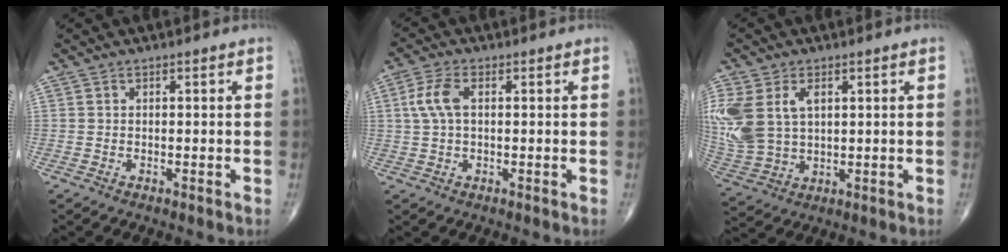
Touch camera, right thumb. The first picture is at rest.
{"total": 5.4, "force": [0.9, 2.9, 4.5], "torque": [-0.109, 0.013, 0.015]}
{"total": 16.5, "force": [4.0, 11.1, 11.4], "torque": [-0.286, 0.004, 0.094]}